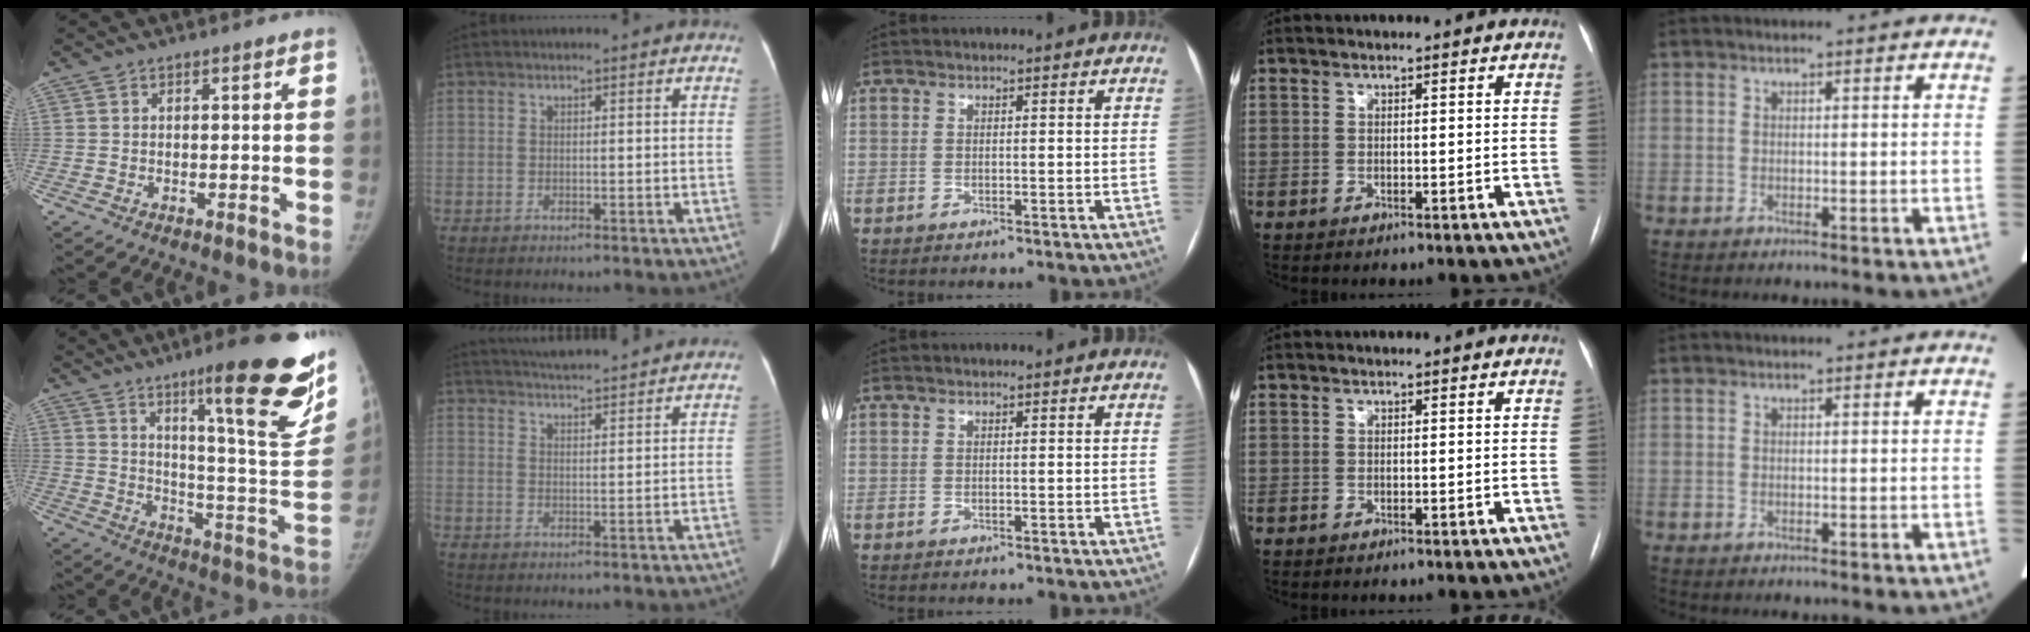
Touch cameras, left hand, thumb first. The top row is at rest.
{"thumb": {"total": 26.5, "force": [14.9, 4.5, 21.5], "torque": [-0.267, -0.071, 0.224]}, "index": {"total": 12.2, "force": [11.5, 0.6, 4.2], "torque": [-0.073, 0.021, 0.158]}}